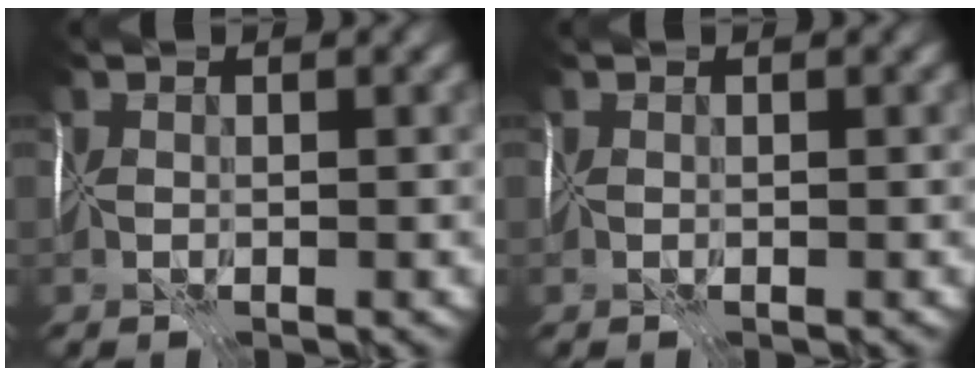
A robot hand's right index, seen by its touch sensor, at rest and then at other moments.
{"total": 0.0}